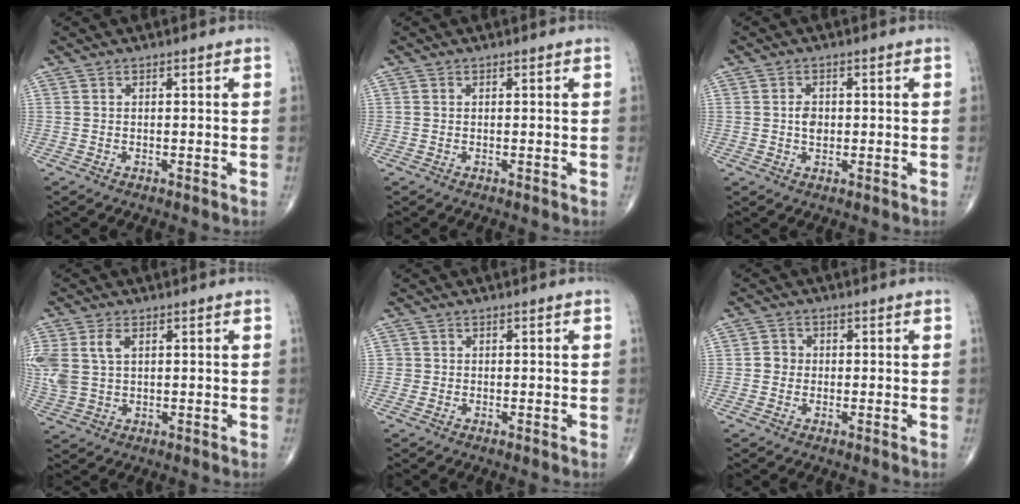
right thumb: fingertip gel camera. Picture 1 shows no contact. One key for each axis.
{"total": 0.0}
{"total": 2.7, "fx": 0.0, "fy": 1.9, "fz": 1.9, "tx": -0.024, "ty": 0.001, "tz": -0.001}
{"total": 8.5, "fx": 2.2, "fy": 5.4, "fz": 6.2, "tx": -0.158, "ty": 0.009, "tz": 0.052}
{"total": 1.1, "fx": -0.2, "fy": 1.1, "fz": 0.0, "tx": 0.007, "ty": 0.006, "tz": -0.005}
{"total": 2.4, "fx": -0.3, "fy": 2.3, "fz": 0.8, "tx": 0.001, "ty": 0.007, "tz": -0.010}